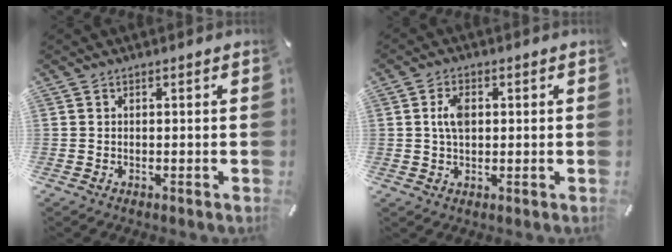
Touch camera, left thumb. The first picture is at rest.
{"total": 4.8, "force": [0.8, 2.9, 3.7], "torque": [-0.086, 0.006, 0.010]}